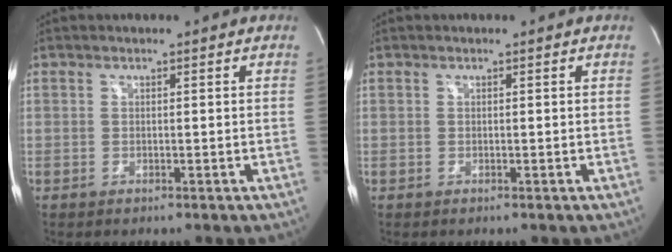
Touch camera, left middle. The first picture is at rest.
{"total": 0.0}